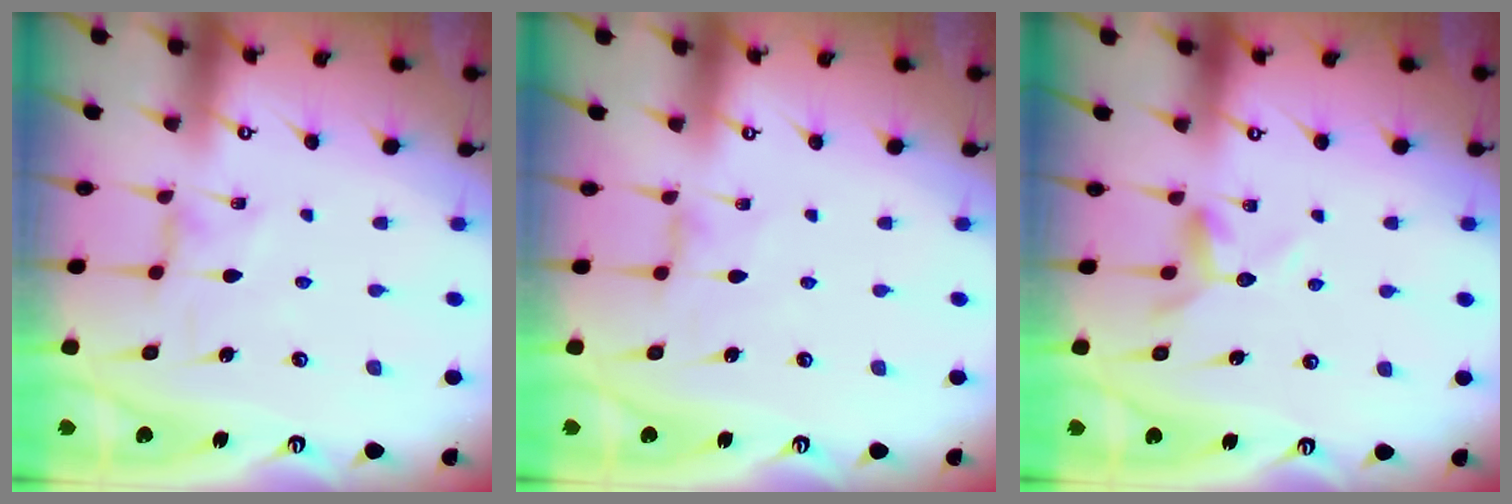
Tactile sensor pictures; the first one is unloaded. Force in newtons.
{"total": 1.8, "press": 1.7, "slide": 0.4}
{"total": 5.2, "press": 5.2, "slide": 0.6}